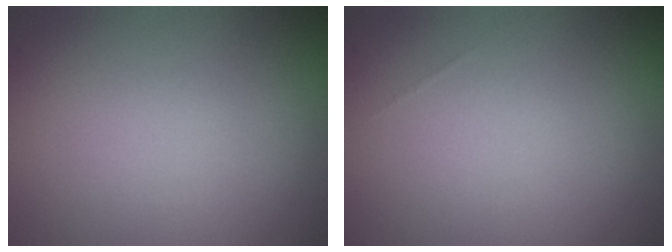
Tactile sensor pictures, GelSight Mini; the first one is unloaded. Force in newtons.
{"total": 0.0}